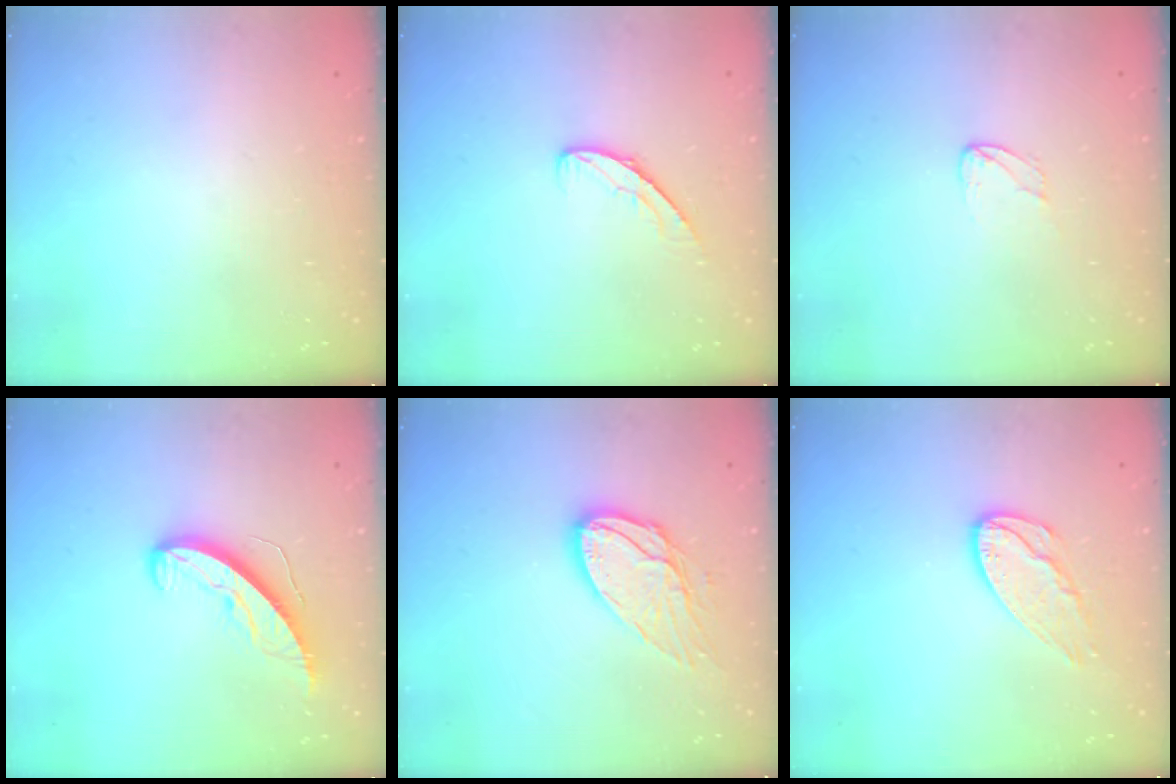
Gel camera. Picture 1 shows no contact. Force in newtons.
{"total": 5.2, "press": 5.2, "slide": 0.3}
{"total": 3.6, "press": 3.6, "slide": 0.3}
{"total": 10.7, "press": 10.6, "slide": 0.9}
{"total": 13.6, "press": 13.5, "slide": 1.1}
{"total": 9.5, "press": 9.5, "slide": 0.4}